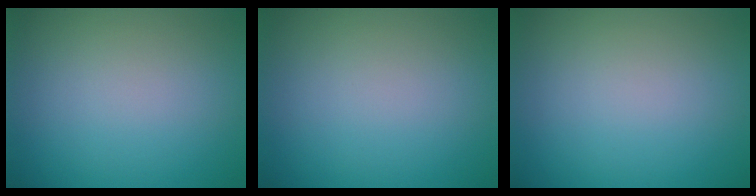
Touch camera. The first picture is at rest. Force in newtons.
{"total": 0.0}
{"total": 0.0}